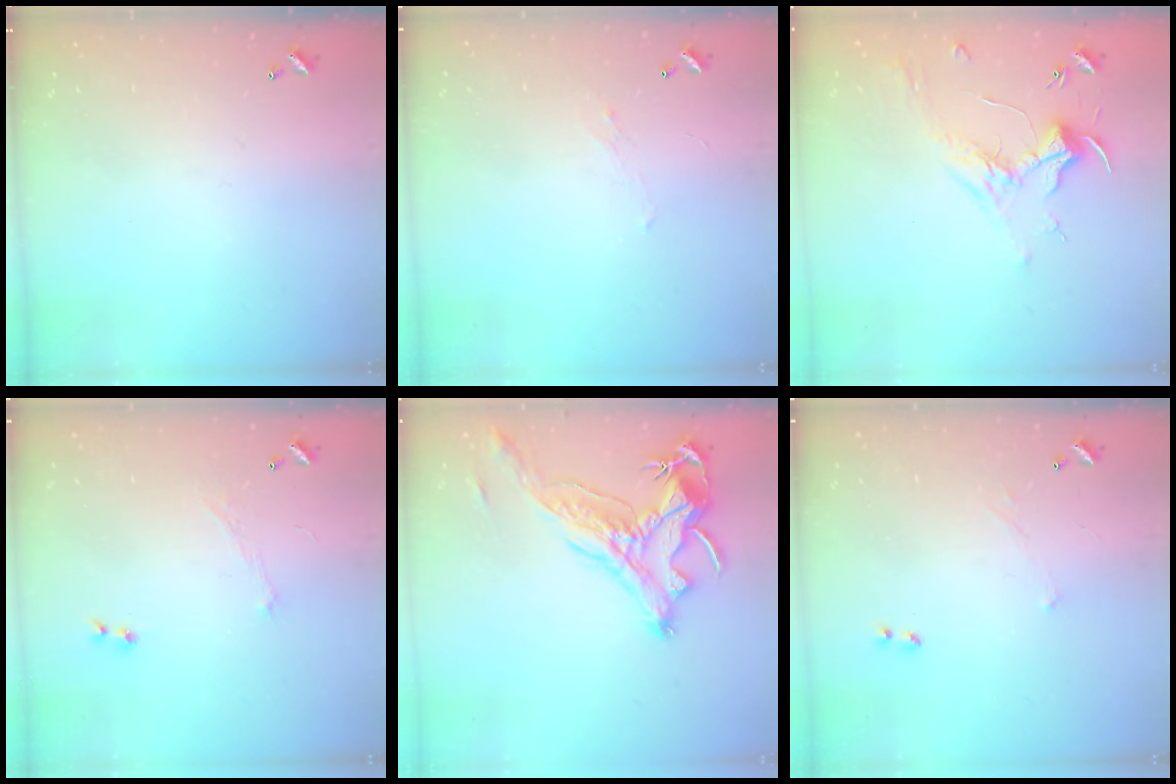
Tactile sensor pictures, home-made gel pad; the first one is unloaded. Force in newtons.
{"total": 1.3, "press": 1.1, "slide": 0.7}
{"total": 1.8, "press": 1.7, "slide": 0.7}
{"total": 1.2, "press": 1.0, "slide": 0.8}
{"total": 2.9, "press": 2.5, "slide": 1.3}
{"total": 1.7, "press": 1.7, "slide": 0.4}